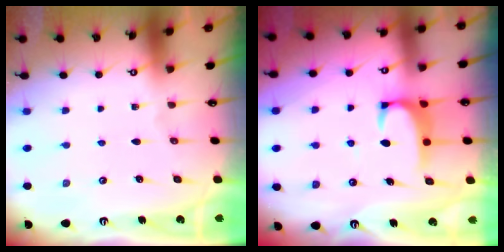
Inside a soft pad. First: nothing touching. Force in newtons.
{"total": 2.0, "press": 2.0, "slide": 0.3}